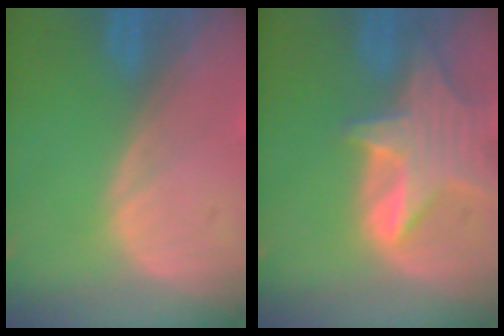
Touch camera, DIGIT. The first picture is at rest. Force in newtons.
{"total": 7.9, "press": 7.2, "slide": 3.2}